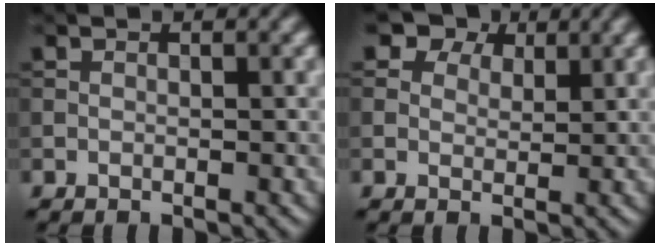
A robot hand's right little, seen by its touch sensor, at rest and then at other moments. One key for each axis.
{"total": 5.0, "fx": 3.5, "fy": 3.0, "fz": 1.9, "tx": -0.043, "ty": -0.006, "tz": 0.050}